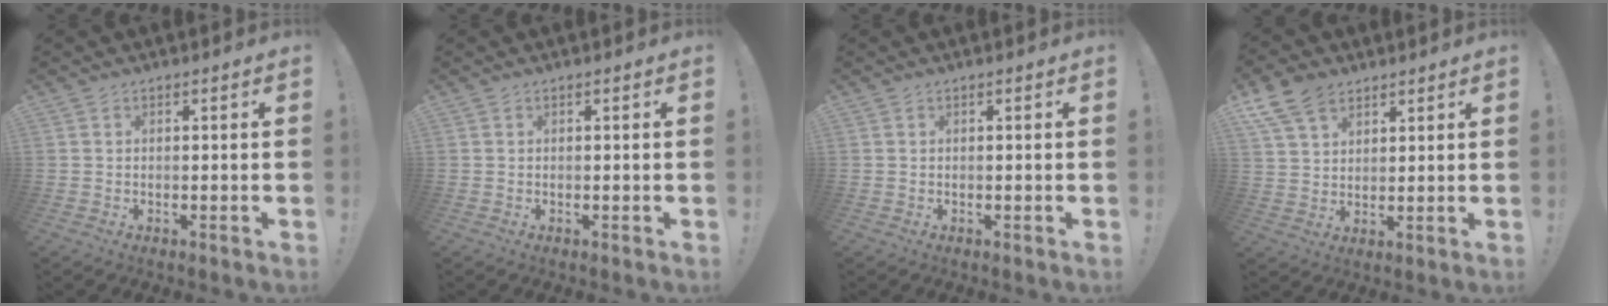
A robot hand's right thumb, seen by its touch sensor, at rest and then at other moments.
{"total": 0.0}
{"total": 0.0}
{"total": 10.1, "force": [6.4, 6.2, 4.6], "torque": [-0.081, -0.027, 0.128]}